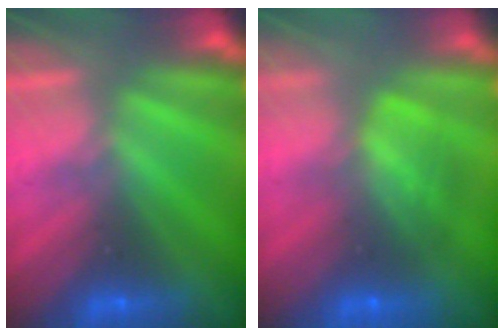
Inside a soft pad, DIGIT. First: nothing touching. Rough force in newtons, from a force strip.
{"total": 5.6}